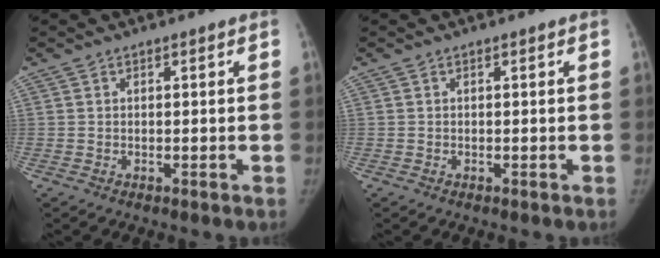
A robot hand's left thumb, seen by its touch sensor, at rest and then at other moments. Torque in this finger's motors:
{"motor_torque": [-0.09, 0.10, 0.24, -0.10, 0.01]}